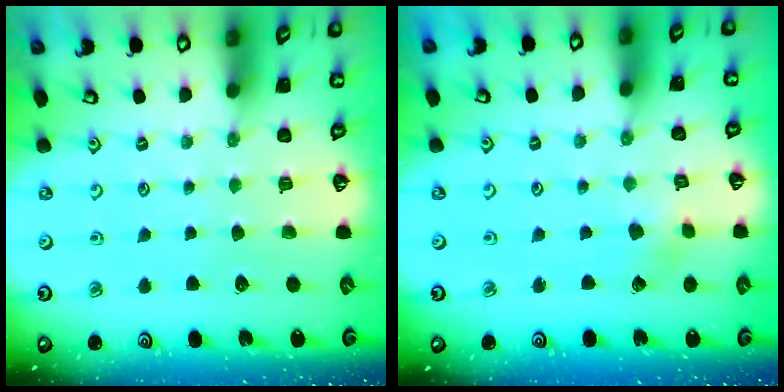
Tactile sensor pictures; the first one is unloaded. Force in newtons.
{"total": 2.4, "press": 2.4, "slide": 0.3}